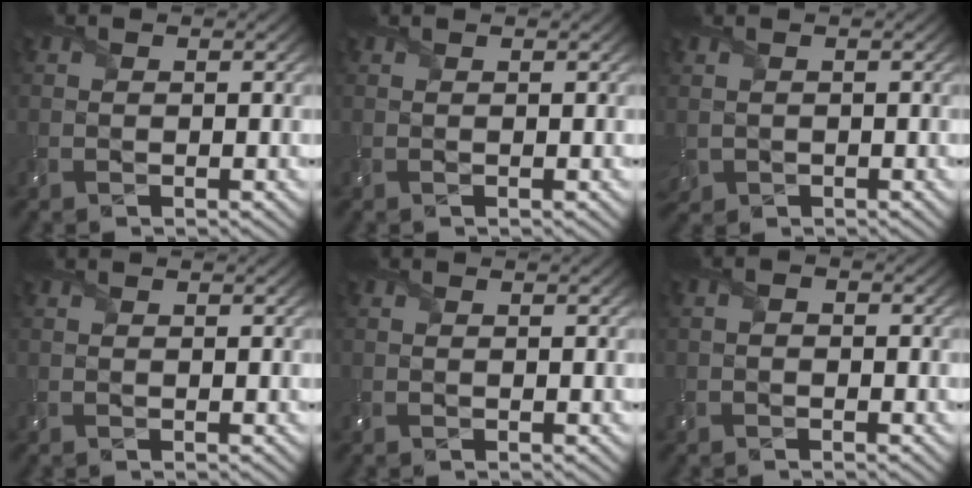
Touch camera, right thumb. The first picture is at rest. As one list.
[{"total": 0.8, "force": [0.6, 0.1, 0.4], "torque": [-0.013, 0.000, 0.009]}, {"total": 2.1, "force": [0.2, 1.7, 1.2], "torque": [-0.042, -0.007, 0.004]}, {"total": 0.0}, {"total": 0.0}, {"total": 1.0, "force": [-0.6, 0.7, 0.5], "torque": [-0.012, 0.000, -0.014]}]